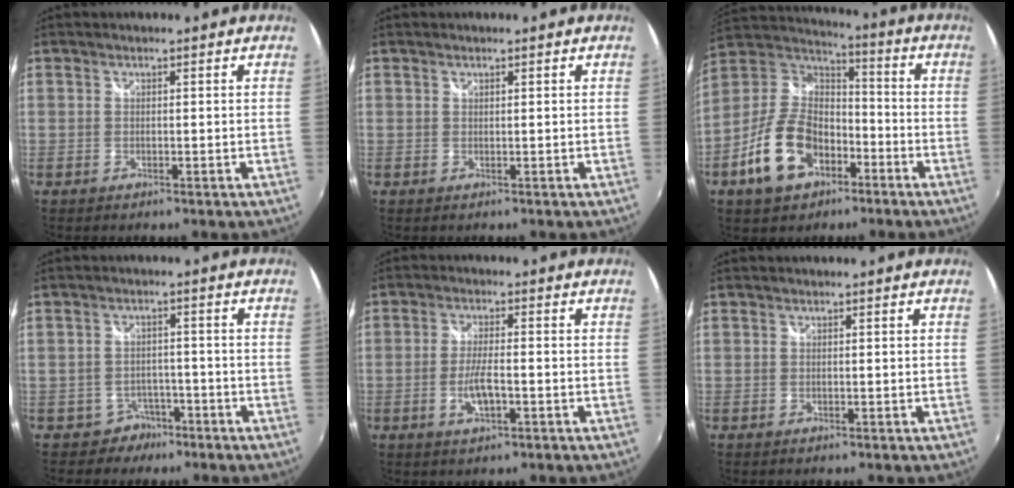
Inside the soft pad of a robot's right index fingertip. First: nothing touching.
{"total": 0.0}
{"total": 16.4, "force": [-7.1, 10.7, 10.2], "torque": [-0.229, 0.012, -0.119]}
{"total": 4.3, "force": [-3.0, 3.1, -0.2], "torque": [0.000, 0.022, -0.044]}
{"total": 5.0, "force": [-1.8, 1.2, 4.5], "torque": [-0.091, -0.004, -0.033]}
{"total": 0.0}